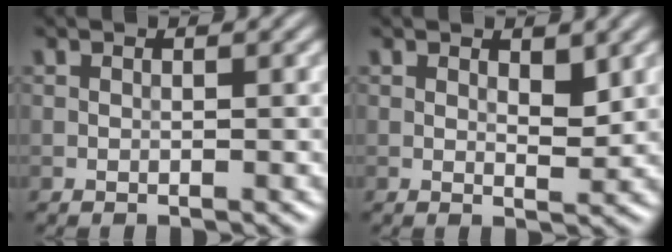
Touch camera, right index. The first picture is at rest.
{"total": 1.7, "force": [0.9, 0.7, 1.3], "torque": [-0.016, -0.007, 0.018]}